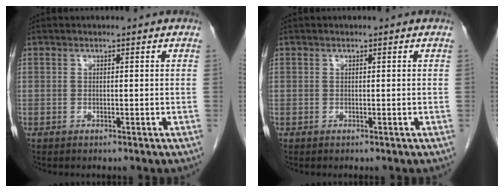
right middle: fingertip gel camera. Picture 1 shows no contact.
{"total": 0.0}